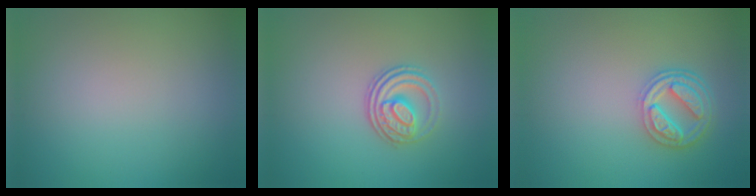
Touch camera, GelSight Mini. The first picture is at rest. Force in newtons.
{"total": 3.1, "press": 2.5, "slide": 1.9}
{"total": 4.5, "press": 3.5, "slide": 2.8}